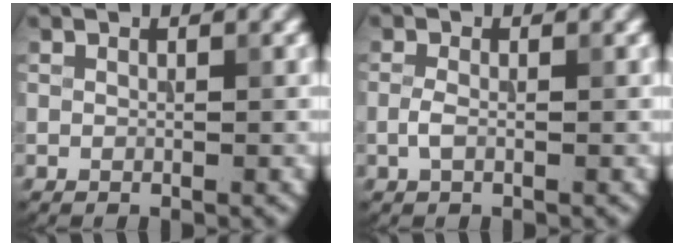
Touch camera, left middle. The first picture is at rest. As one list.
[{"total": 1.3, "force": [-0.4, 0.6, 1.1], "torque": [-0.027, -0.001, -0.012]}]